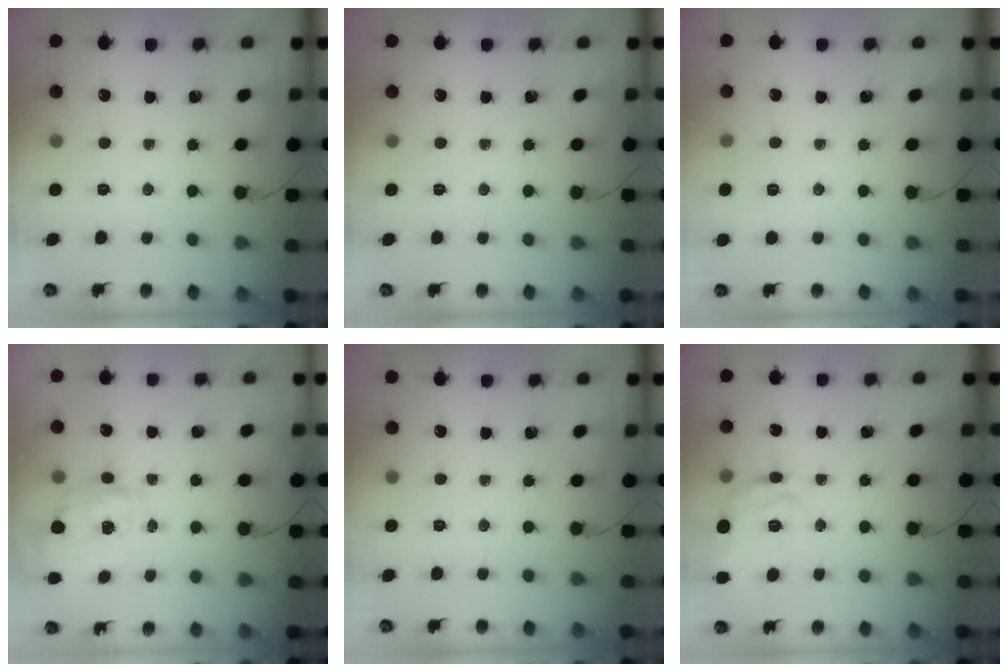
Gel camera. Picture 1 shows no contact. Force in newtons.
{"total": 0.0}
{"total": 3.6, "press": 3.3, "slide": 1.3}
{"total": 3.8, "press": 3.8, "slide": 0.8}
{"total": 0.0}
{"total": 13.8, "press": 13.5, "slide": 2.5}